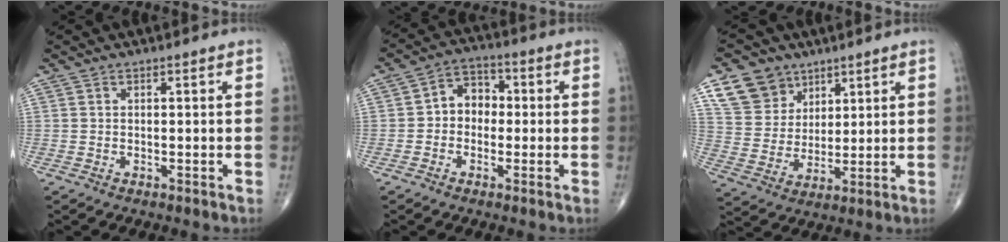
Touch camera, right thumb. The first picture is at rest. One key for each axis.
{"total": 6.4, "fx": -0.3, "fy": 5.2, "fz": 3.8, "tx": -0.026, "ty": 0.025, "tz": -0.020}
{"total": 10.9, "fx": 6.4, "fy": 8.3, "fz": 2.9, "tx": -0.031, "ty": -0.029, "tz": 0.129}